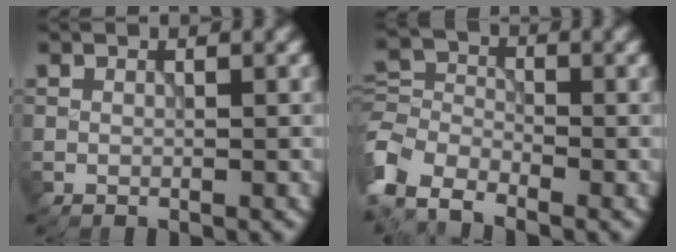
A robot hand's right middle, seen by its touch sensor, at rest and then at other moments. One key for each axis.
{"total": 4.5, "fx": -3.2, "fy": 2.5, "fz": 2.1, "tx": -0.036, "ty": -0.001, "tz": -0.078}